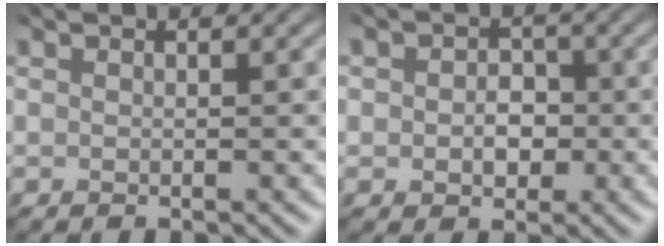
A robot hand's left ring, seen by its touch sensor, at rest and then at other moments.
{"total": 2.2, "force": [-1.6, 1.5, 0.2], "torque": [-0.030, -0.010, -0.001]}